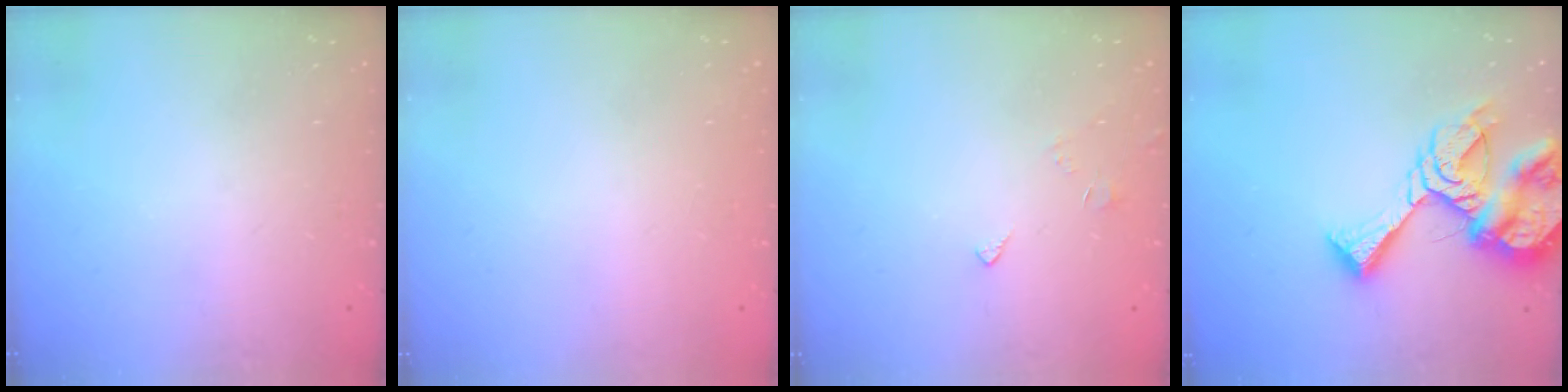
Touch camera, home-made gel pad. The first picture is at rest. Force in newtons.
{"total": 1.9, "press": 1.9, "slide": 0.1}
{"total": 2.5, "press": 2.4, "slide": 0.6}
{"total": 15.3, "press": 15.2, "slide": 1.8}